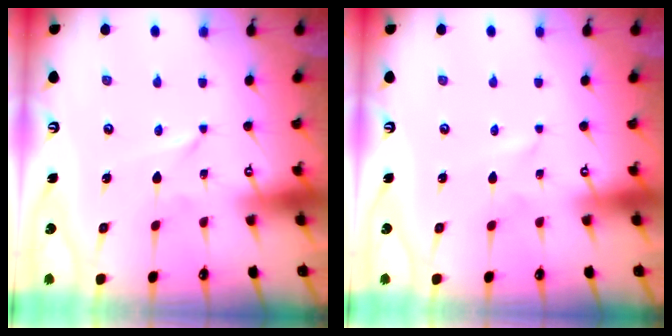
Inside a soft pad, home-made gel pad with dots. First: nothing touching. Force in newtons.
{"total": 0.6, "press": 0.6, "slide": 0.1}